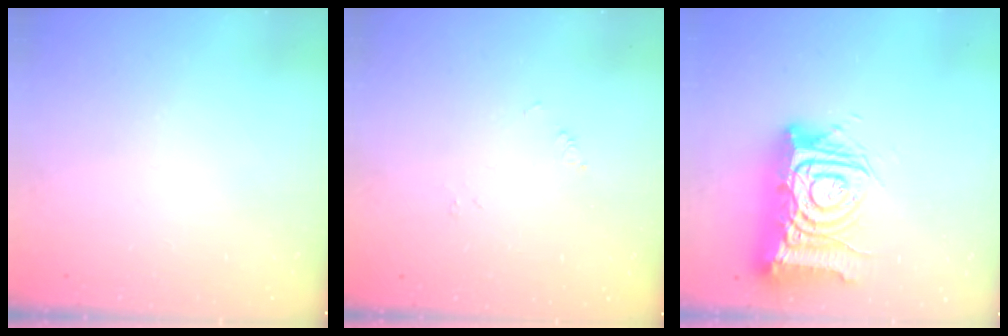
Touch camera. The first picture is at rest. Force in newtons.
{"total": 0.0}
{"total": 17.8, "press": 17.7, "slide": 1.9}